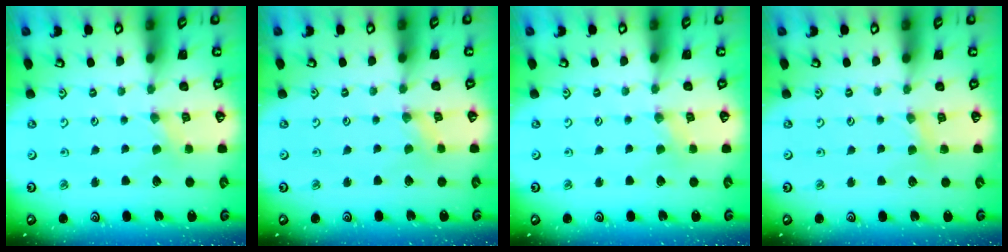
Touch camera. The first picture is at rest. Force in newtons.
{"total": 0.6, "press": 0.5, "slide": 0.1}
{"total": 1.2, "press": 1.1, "slide": 0.3}
{"total": 2.8, "press": 2.8, "slide": 0.3}